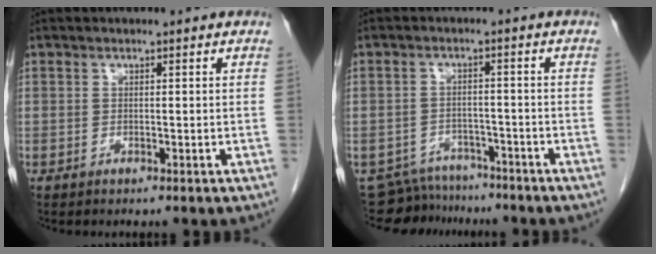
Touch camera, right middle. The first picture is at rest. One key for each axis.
{"total": 8.2, "fx": -7.7, "fy": 3.0, "fz": 0.1, "tx": 0.001, "ty": 0.007, "tz": -0.109}